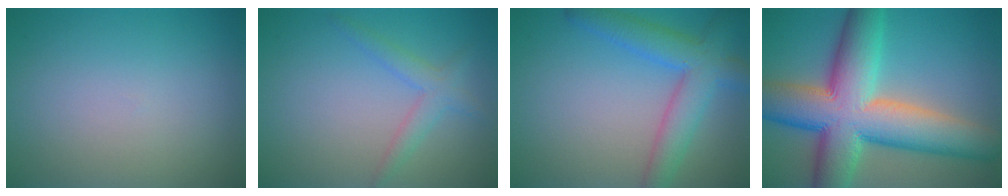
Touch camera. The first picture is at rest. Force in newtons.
{"total": 2.3, "press": 2.3, "slide": 0.1}
{"total": 5.6, "press": 5.6, "slide": 0.3}
{"total": 13.7, "press": 13.7, "slide": 0.6}